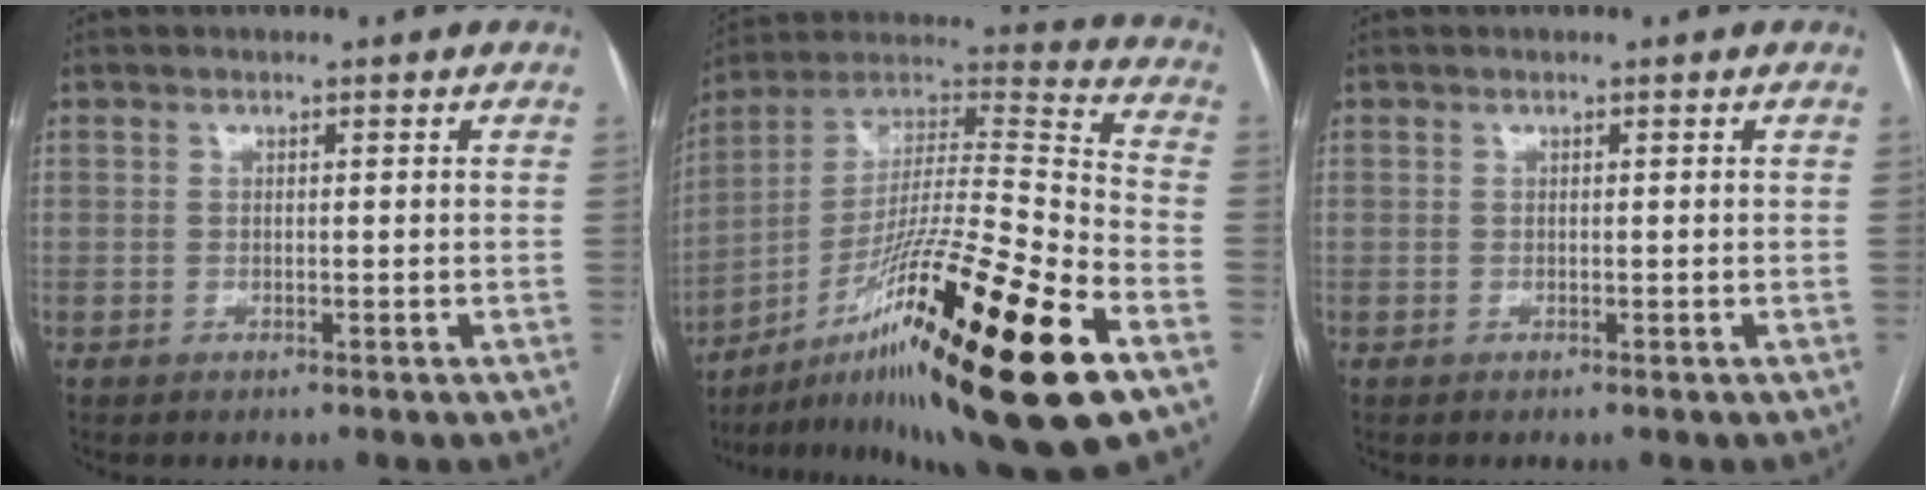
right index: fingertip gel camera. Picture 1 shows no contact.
{"total": 28.0, "force": [-14.0, 1.3, 24.2], "torque": [-0.378, -0.018, -0.234]}
{"total": 0.0}